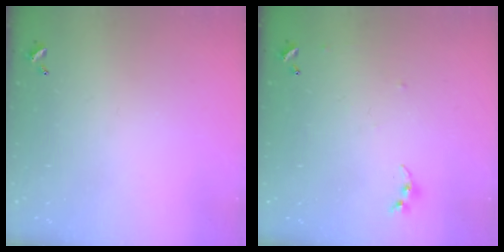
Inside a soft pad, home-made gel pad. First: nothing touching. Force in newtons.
{"total": 5.1, "press": 5.0, "slide": 0.5}